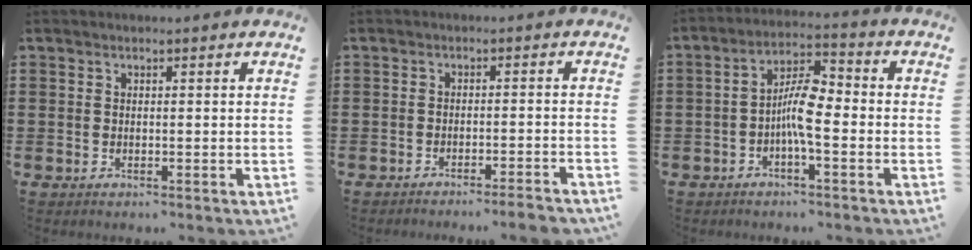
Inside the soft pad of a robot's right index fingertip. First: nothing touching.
{"total": 2.6, "force": [-2.4, -0.3, 0.9], "torque": [-0.016, -0.002, -0.050]}
{"total": 6.4, "force": [-1.6, 1.7, 5.9], "torque": [-0.120, 0.002, -0.035]}